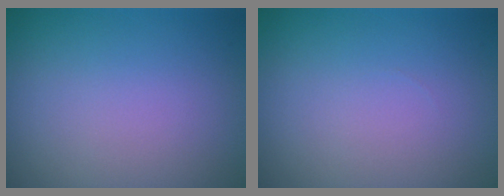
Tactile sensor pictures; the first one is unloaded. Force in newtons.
{"total": 0.0}